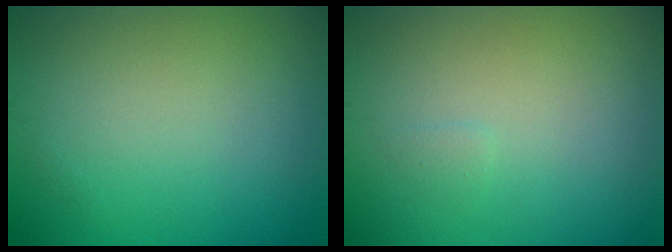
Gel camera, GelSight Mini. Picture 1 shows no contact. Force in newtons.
{"total": 0.5, "press": 0.5, "slide": 0.1}